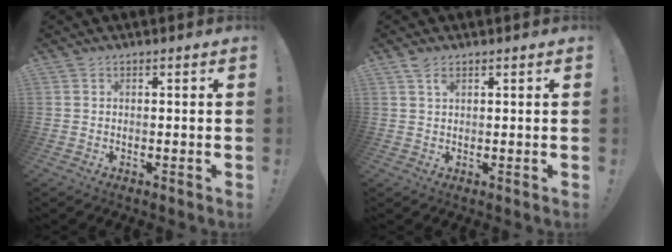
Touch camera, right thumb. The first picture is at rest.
{"total": 2.3, "force": [1.5, 1.0, 1.5], "torque": [-0.027, -0.004, 0.027]}